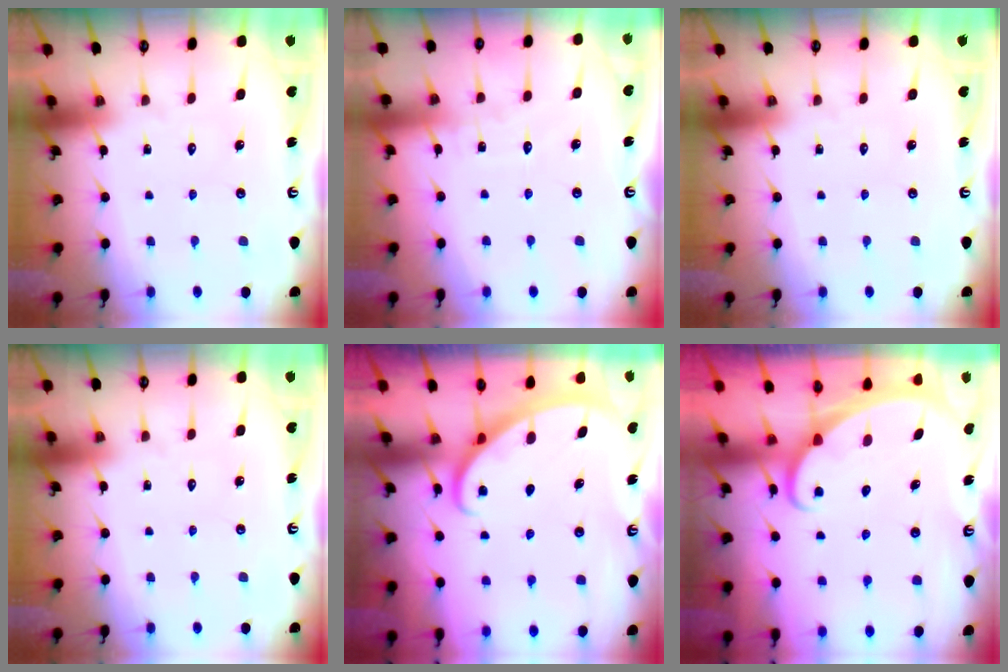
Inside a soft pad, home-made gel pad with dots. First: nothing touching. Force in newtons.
{"total": 4.1, "press": 4.1, "slide": 0.4}
{"total": 0.0}
{"total": 0.0}
{"total": 2.3, "press": 2.3, "slide": 0.2}
{"total": 1.9, "press": 1.9, "slide": 0.1}